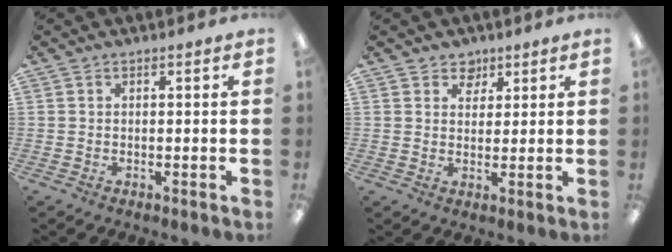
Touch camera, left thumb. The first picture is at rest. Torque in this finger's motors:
{"motor_torque": [-0.07, -0.02, -0.01, 0.02, -0.06]}